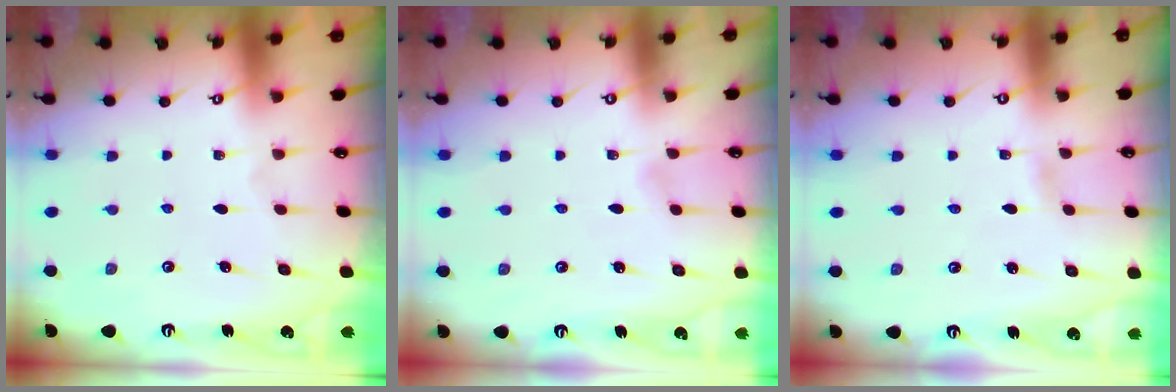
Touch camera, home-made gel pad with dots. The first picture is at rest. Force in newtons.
{"total": 0.9, "press": 0.9, "slide": 0.1}
{"total": 0.5, "press": 0.5, "slide": 0.1}